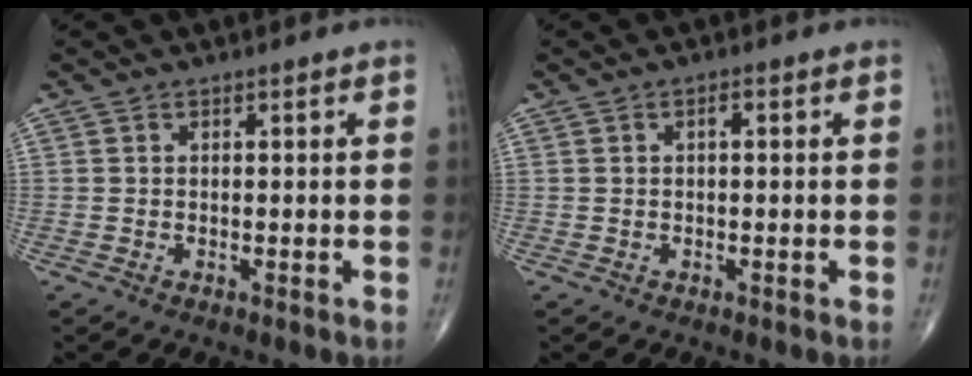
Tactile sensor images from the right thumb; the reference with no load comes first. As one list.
[{"total": 1.3, "force": [0.3, 0.5, 1.2], "torque": [-0.022, 0.004, 0.004]}]